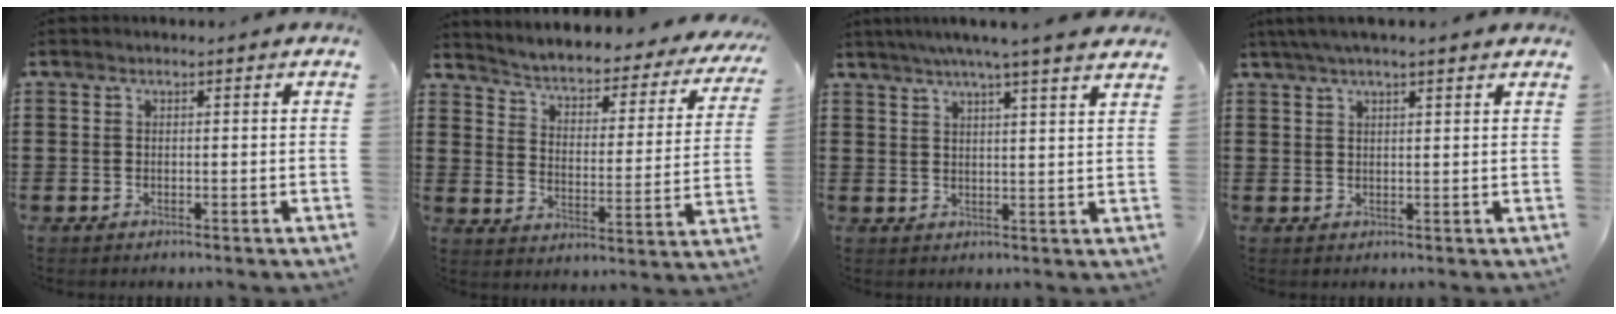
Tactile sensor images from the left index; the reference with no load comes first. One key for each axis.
{"total": 2.5, "fx": 2.4, "fy": 0.4, "fz": 0.7, "tx": -0.032, "ty": -0.031, "tz": 0.027}
{"total": 5.0, "fx": 4.2, "fy": -0.8, "fz": 2.6, "tx": -0.062, "ty": -0.012, "tz": 0.072}
{"total": 3.3, "fx": 2.6, "fy": 0.2, "fz": 2.1, "tx": -0.046, "ty": 0.005, "tz": 0.047}